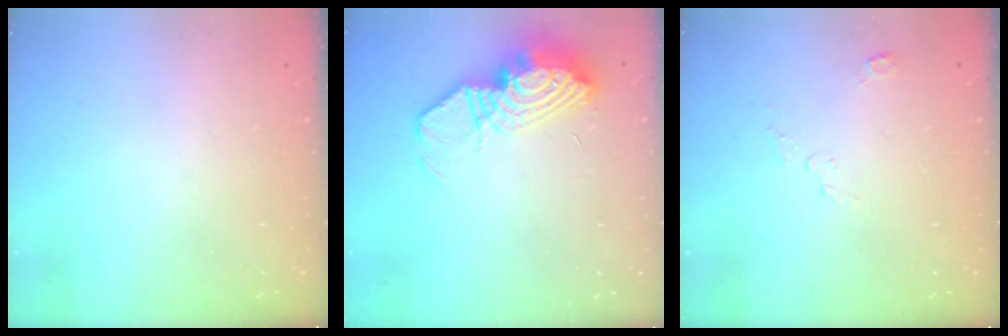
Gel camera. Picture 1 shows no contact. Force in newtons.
{"total": 18.4, "press": 15.4, "slide": 10.0}
{"total": 2.4, "press": 2.4, "slide": 0.3}